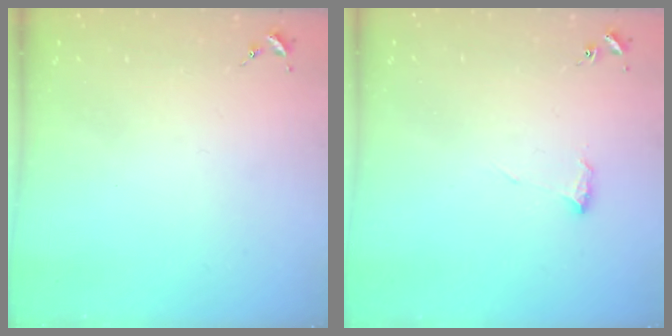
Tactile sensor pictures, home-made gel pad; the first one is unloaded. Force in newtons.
{"total": 5.8, "press": 5.7, "slide": 0.8}